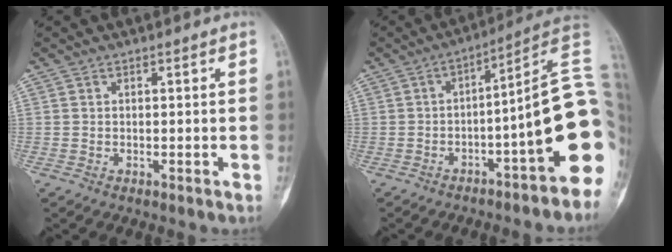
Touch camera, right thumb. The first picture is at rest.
{"total": 17.3, "force": [-3.1, 3.0, 16.7], "torque": [-0.180, 0.035, -0.043]}